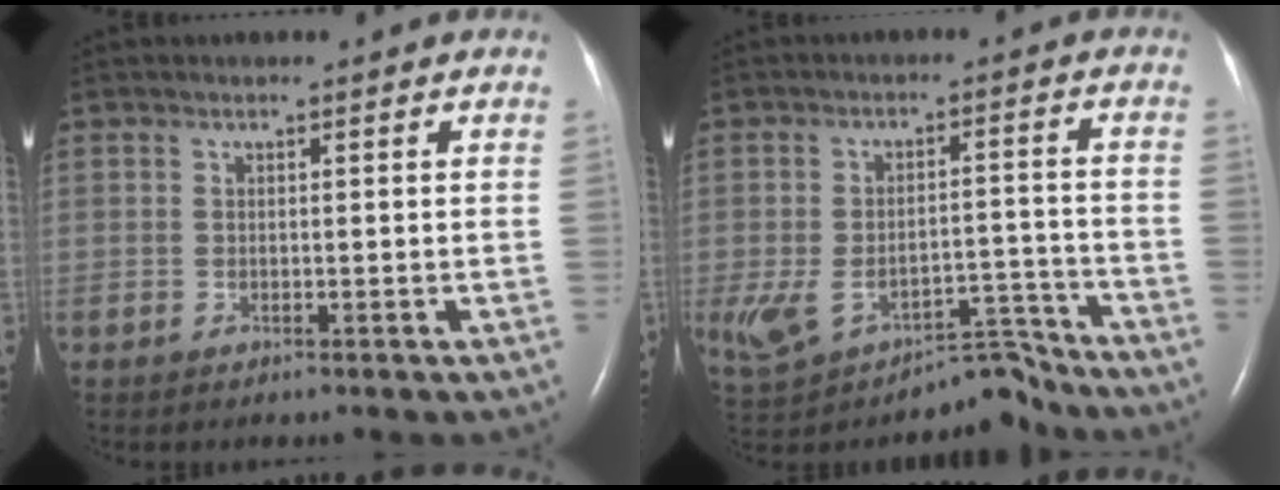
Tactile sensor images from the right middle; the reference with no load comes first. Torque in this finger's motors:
{"motor_torque": [0.11, -0.12, 0.06, 0.06]}